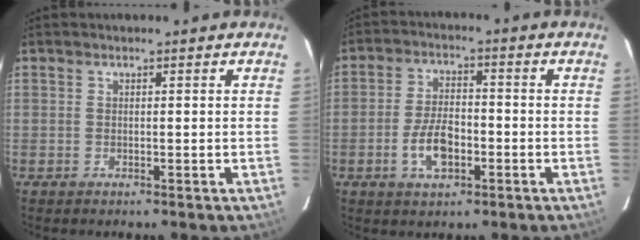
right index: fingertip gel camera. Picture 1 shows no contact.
{"total": 7.5, "force": [-2.8, 3.8, 5.8], "torque": [-0.118, 0.005, -0.047]}